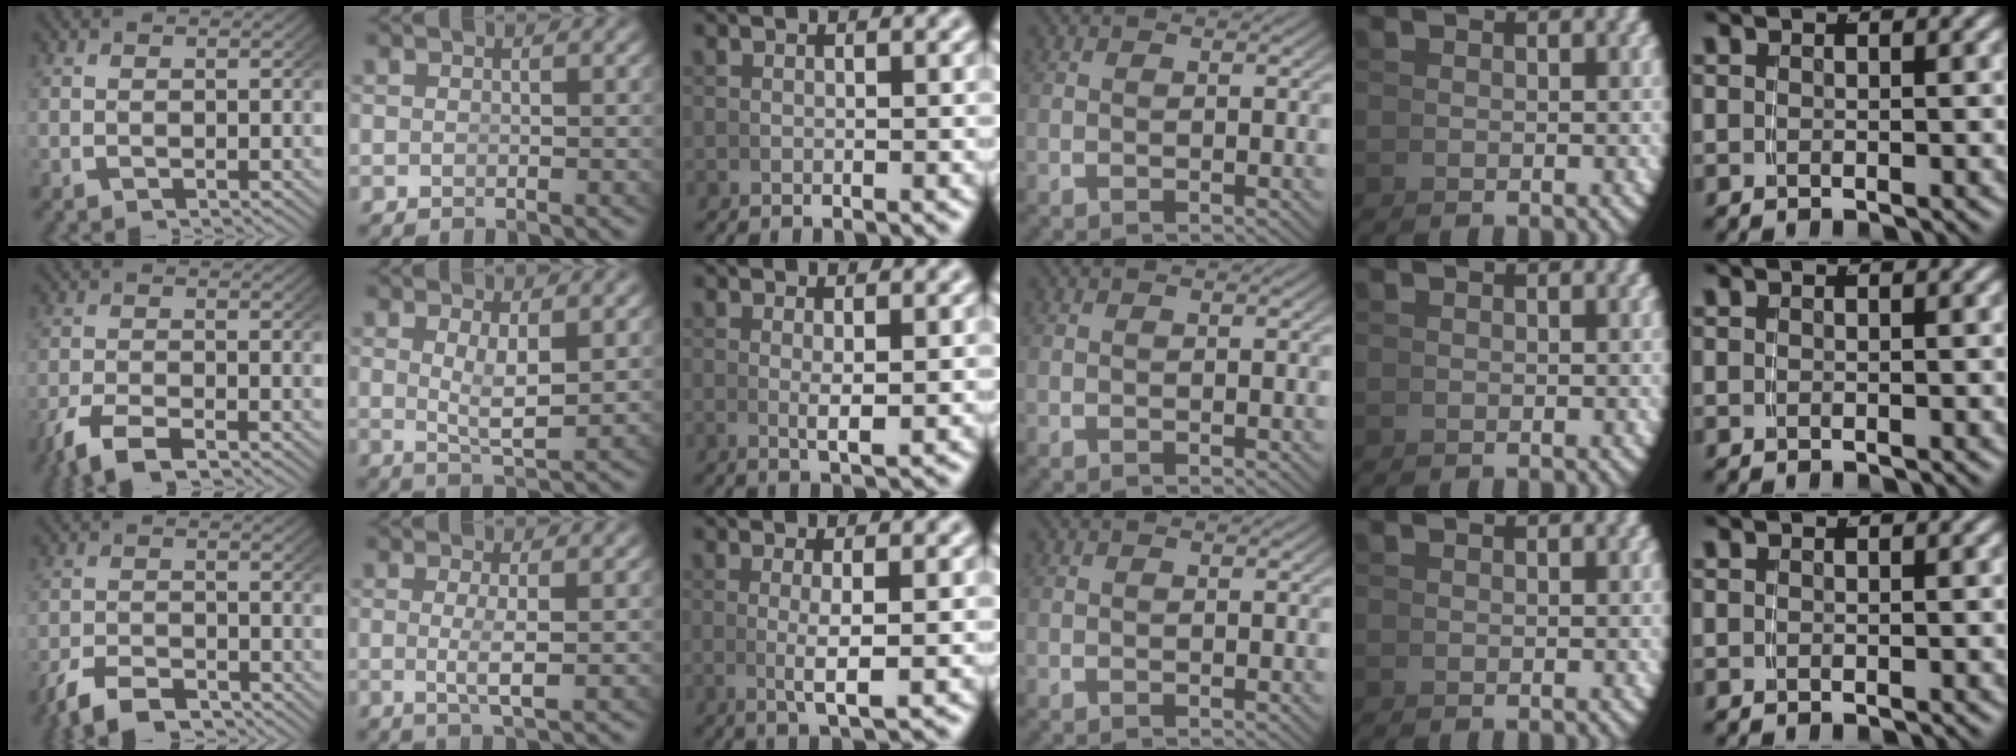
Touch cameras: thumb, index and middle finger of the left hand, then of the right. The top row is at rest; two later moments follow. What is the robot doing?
{"motion": "grasp_and_lifting", "object": "photo album"}